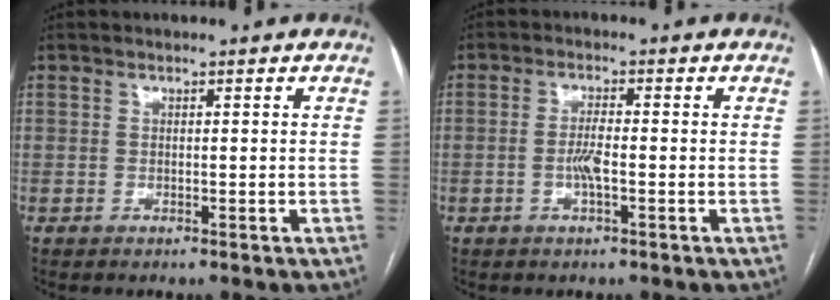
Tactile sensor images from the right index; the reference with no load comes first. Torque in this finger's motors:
{"motor_torque": [0.53, 0.03, 0.32, 0.07]}